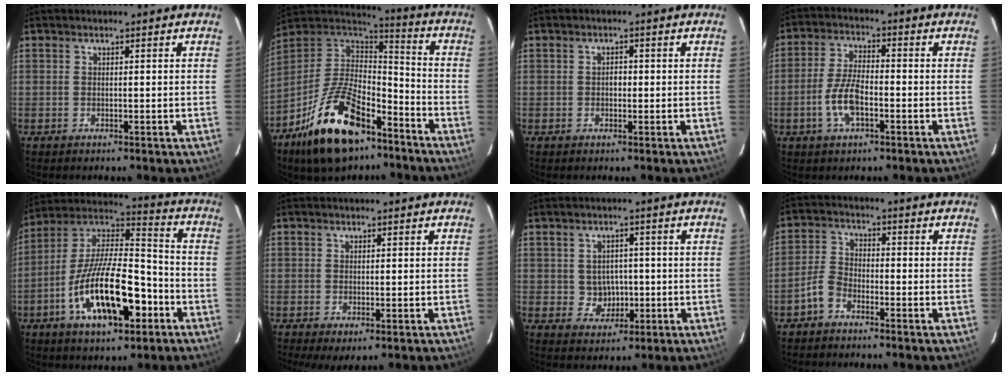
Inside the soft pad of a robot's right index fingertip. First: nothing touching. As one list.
[{"total": 23.3, "force": [-13.8, 11.1, 15.1], "torque": [-0.303, -0.002, -0.233]}, {"total": 1.3, "force": [-0.2, 1.0, 0.7], "torque": [-0.012, 0.005, -0.004]}, {"total": 7.6, "force": [-2.7, 3.1, 6.4], "torque": [-0.135, 0.004, -0.052]}, {"total": 20.7, "force": [-8.3, 8.1, 17.1], "torque": [-0.320, -0.003, -0.140]}, {"total": 2.2, "force": [-0.3, 0.8, 2.0], "torque": [-0.038, -0.010, -0.003]}, {"total": 4.7, "force": [-0.3, 4.5, 1.5], "torque": [-0.034, 0.013, 0.009]}, {"total": 4.1, "force": [-2.8, 2.2, 2.0], "torque": [-0.049, 0.015, -0.059]}]